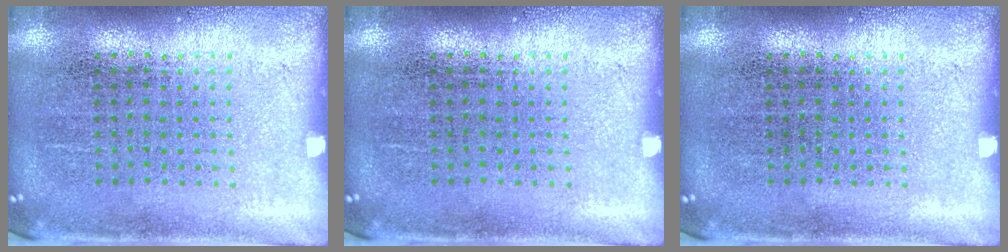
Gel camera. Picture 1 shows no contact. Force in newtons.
{"total": 0.0}
{"total": 0.0}